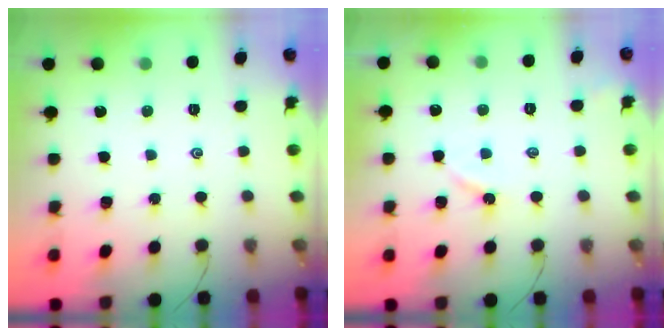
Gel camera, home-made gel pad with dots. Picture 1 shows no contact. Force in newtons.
{"total": 2.5, "press": 2.4, "slide": 0.5}